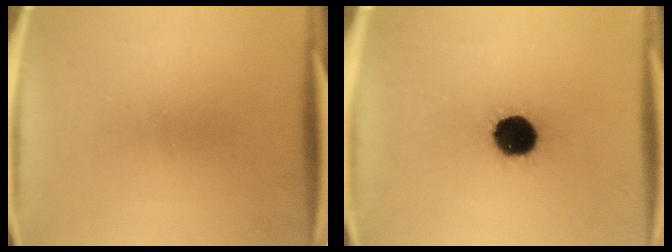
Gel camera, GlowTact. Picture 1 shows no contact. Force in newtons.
{"total": 13.2}